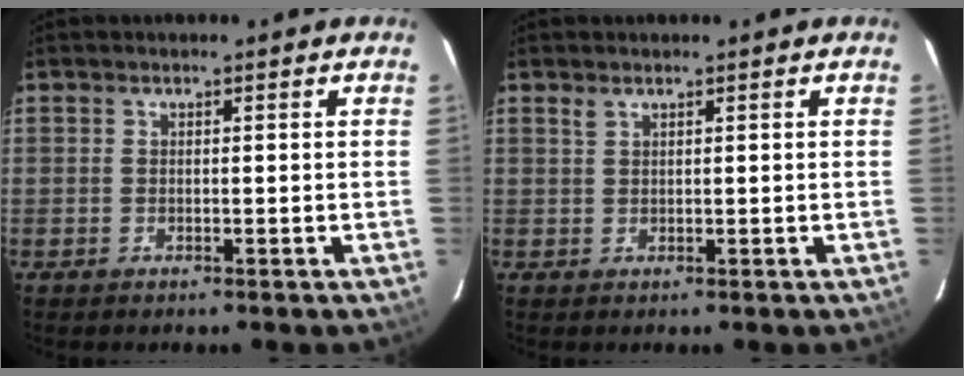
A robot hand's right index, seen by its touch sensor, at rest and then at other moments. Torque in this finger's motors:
{"motor_torque": [0.19, 0.02, 0.02, 0.00]}